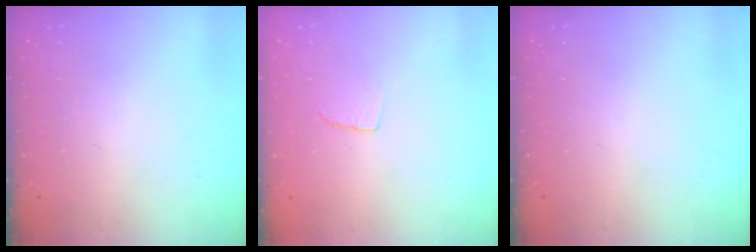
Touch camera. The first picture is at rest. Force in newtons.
{"total": 4.2, "press": 4.2, "slide": 0.3}
{"total": 0.0}